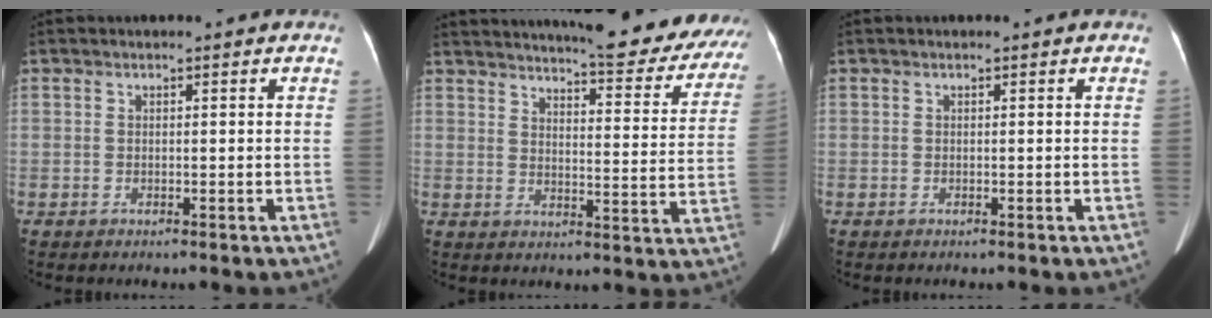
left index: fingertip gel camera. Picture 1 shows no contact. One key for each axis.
{"total": 26.0, "fx": 23.5, "fy": 4.3, "fz": 10.3, "tx": -0.141, "ty": -0.072, "tz": 0.270}
{"total": 0.0}